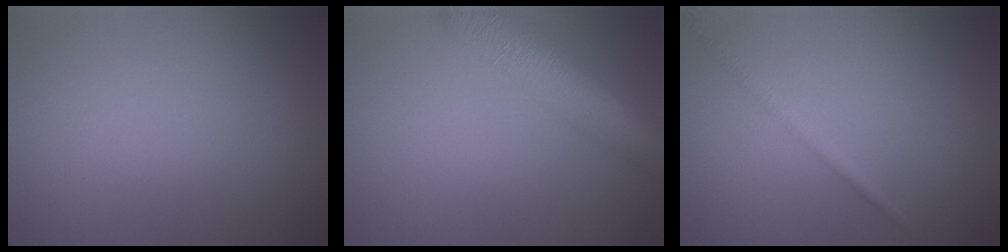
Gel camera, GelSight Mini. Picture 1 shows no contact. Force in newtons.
{"total": 7.3, "press": 7.3, "slide": 0.5}
{"total": 1.3, "press": 1.3, "slide": 0.1}